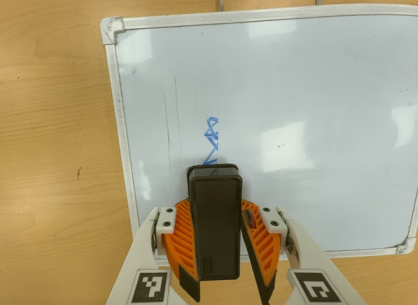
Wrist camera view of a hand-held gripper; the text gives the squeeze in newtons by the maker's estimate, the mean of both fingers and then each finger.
{"total": 9.7, "left": 9.8, "right": 9.6}